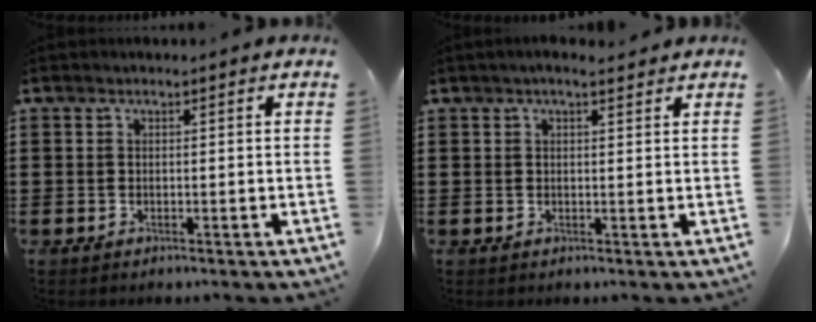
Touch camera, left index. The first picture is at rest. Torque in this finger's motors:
{"motor_torque": [0.18, -0.19, 0.08, 0.01]}